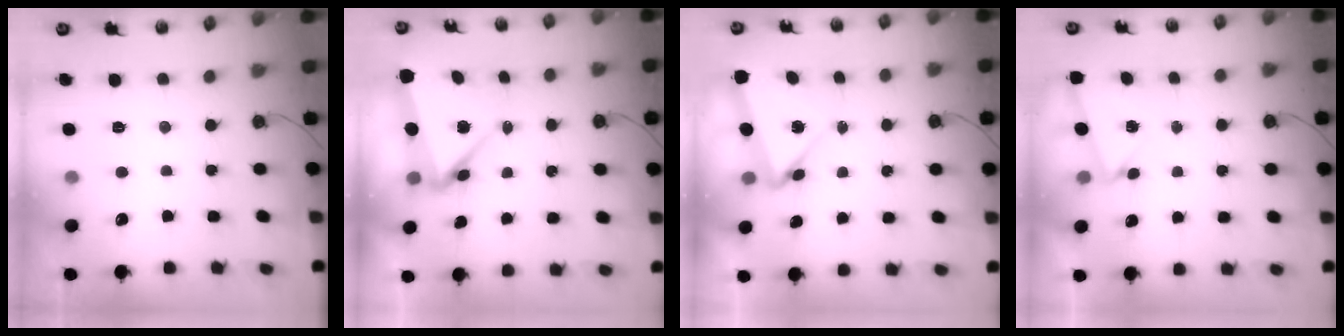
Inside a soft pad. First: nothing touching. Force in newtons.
{"total": 10.6, "press": 5.6, "slide": 9.0}
{"total": 6.0, "press": 5.8, "slide": 1.7}
{"total": 2.6, "press": 1.9, "slide": 1.8}